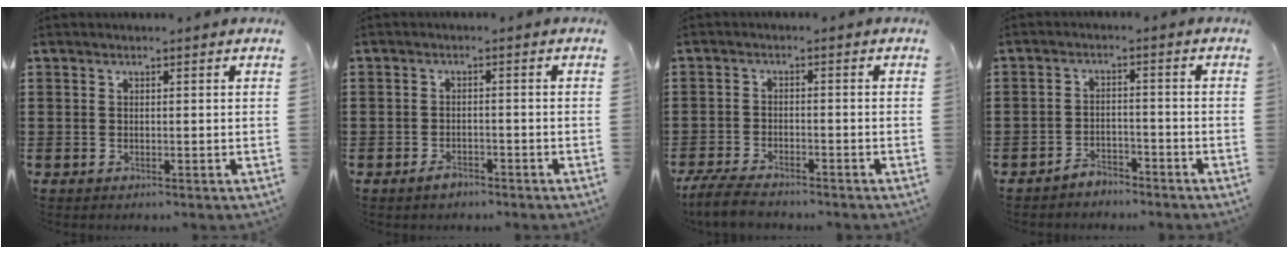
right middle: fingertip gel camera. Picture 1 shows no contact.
{"total": 1.6, "force": [-1.4, 0.7, 0.4], "torque": [-0.011, 0.001, -0.028]}
{"total": 4.3, "force": [-4.0, 0.6, 1.5], "torque": [-0.046, -0.008, -0.084]}
{"total": 3.0, "force": [-2.9, 0.6, 0.0], "torque": [-0.007, 0.003, -0.062]}